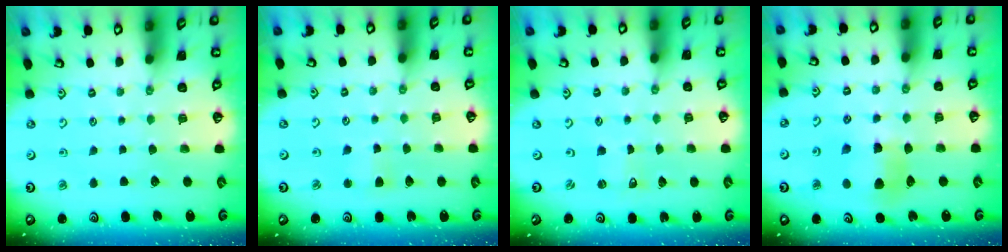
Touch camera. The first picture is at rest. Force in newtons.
{"total": 3.0, "press": 3.0, "slide": 0.6}
{"total": 0.0}
{"total": 8.0, "press": 8.0, "slide": 0.6}